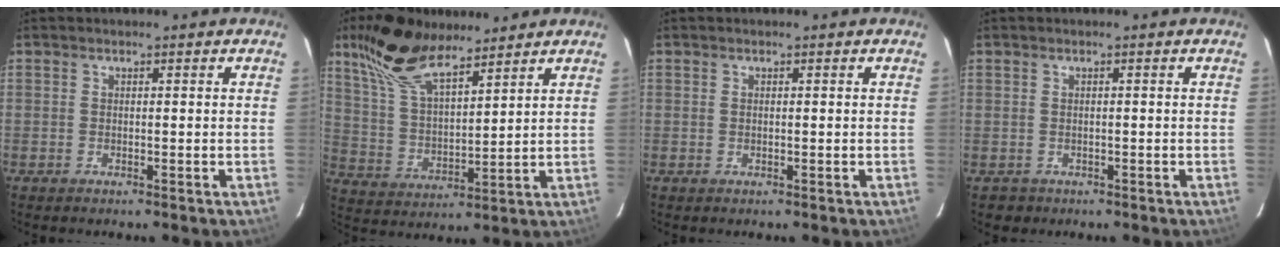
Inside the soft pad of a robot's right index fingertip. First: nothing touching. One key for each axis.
{"total": 14.7, "fx": 10.6, "fy": 5.3, "fz": 8.7, "tx": -0.172, "ty": 0.029, "tz": 0.210}
{"total": 0.0}
{"total": 2.0, "fx": -0.8, "fy": 1.9, "fz": 0.0, "tx": -0.002, "ty": 0.005, "tz": -0.008}